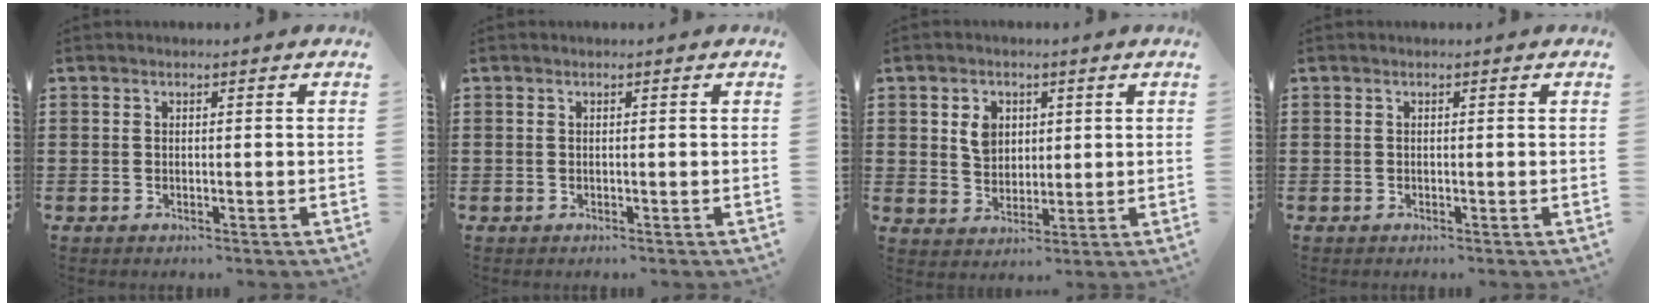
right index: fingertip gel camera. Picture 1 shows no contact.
{"total": 0.0}
{"total": 4.6, "force": [1.6, 3.7, 2.2], "torque": [-0.049, 0.010, 0.026]}
{"total": 0.0}